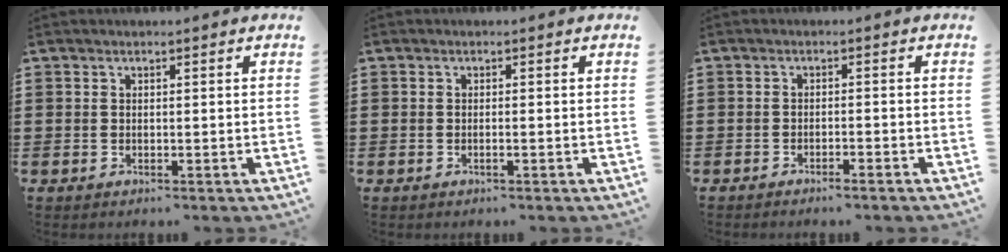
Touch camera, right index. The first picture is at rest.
{"total": 0.7, "force": [-0.4, -0.1, 0.6], "torque": [-0.010, -0.003, -0.006]}
{"total": 1.5, "force": [-1.4, -0.3, 0.4], "torque": [-0.009, 0.000, -0.027]}